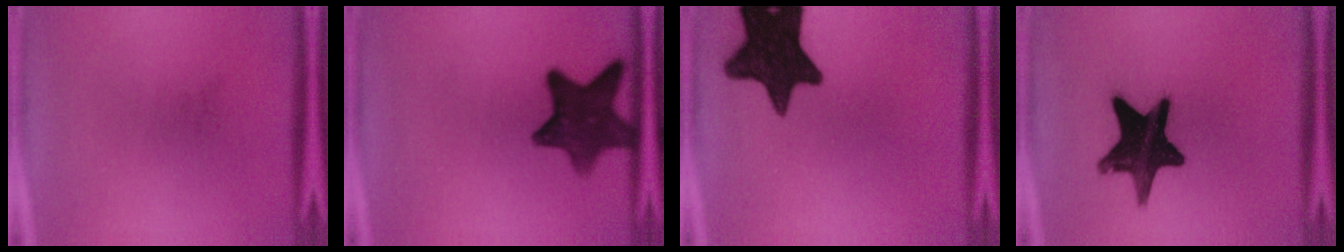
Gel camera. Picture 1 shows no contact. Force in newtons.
{"total": 11.2}
{"total": 16.2}
{"total": 16.0}